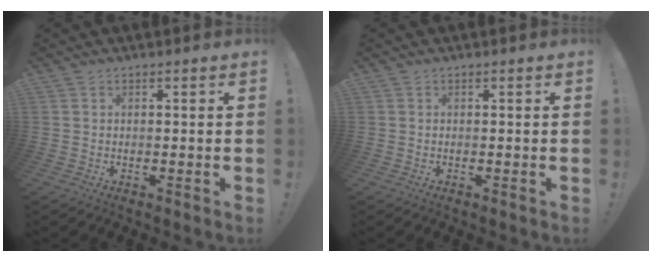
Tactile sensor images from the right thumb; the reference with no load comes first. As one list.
[{"total": 0.0}]